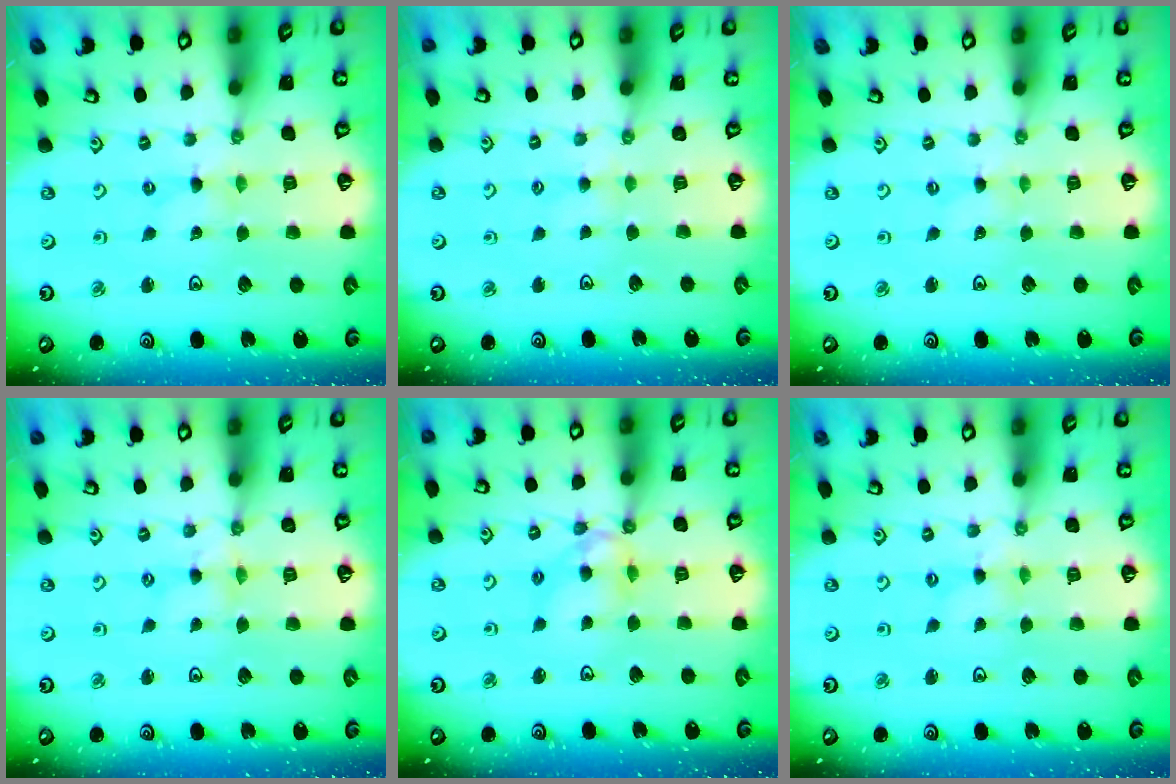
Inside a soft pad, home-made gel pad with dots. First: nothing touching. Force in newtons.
{"total": 2.3, "press": 2.3, "slide": 0.3}
{"total": 0.0}
{"total": 1.1, "press": 1.1, "slide": 0.2}
{"total": 10.6, "press": 10.6, "slide": 1.1}
{"total": 0.7, "press": 0.6, "slide": 0.2}